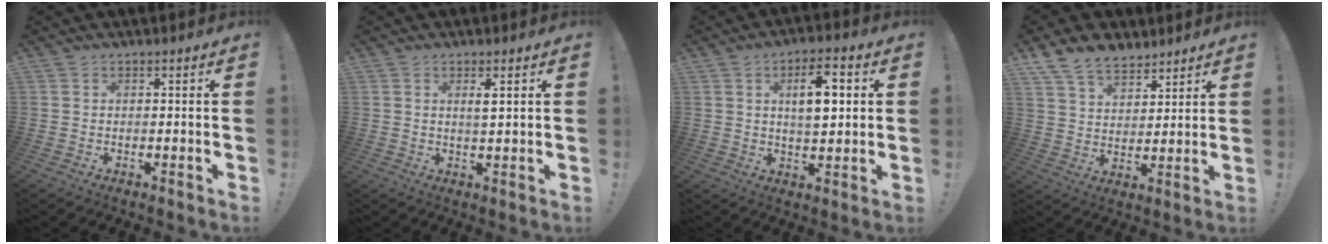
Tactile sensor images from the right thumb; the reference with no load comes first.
{"total": 2.5, "force": [1.0, 0.2, 2.2], "torque": [-0.032, -0.009, 0.013]}
{"total": 9.8, "force": [2.6, 4.4, 8.4], "torque": [-0.116, -0.002, 0.038]}
{"total": 10.0, "force": [7.8, 5.4, 3.3], "torque": [-0.067, -0.044, 0.155]}